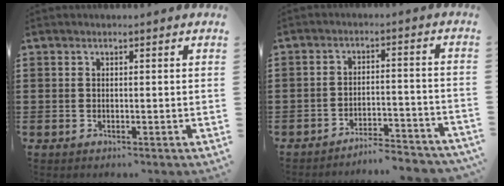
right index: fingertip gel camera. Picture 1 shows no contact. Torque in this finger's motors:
{"motor_torque": [1.10, 1.04, 0.23, 0.00]}